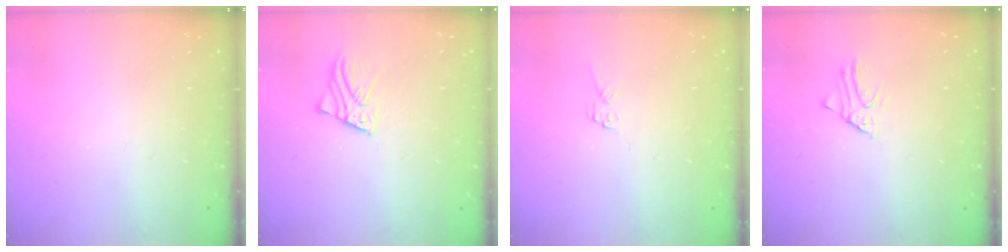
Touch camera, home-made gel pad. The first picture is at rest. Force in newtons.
{"total": 2.5, "press": 2.5, "slide": 0.1}
{"total": 4.4, "press": 4.4, "slide": 0.1}
{"total": 1.5, "press": 1.5, "slide": 0.1}